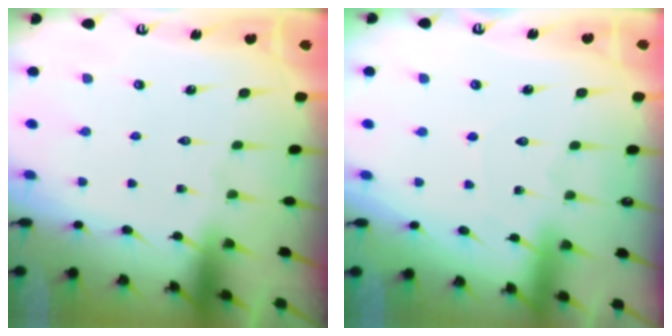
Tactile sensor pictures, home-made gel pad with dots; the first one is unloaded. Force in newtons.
{"total": 3.0, "press": 3.0, "slide": 0.4}